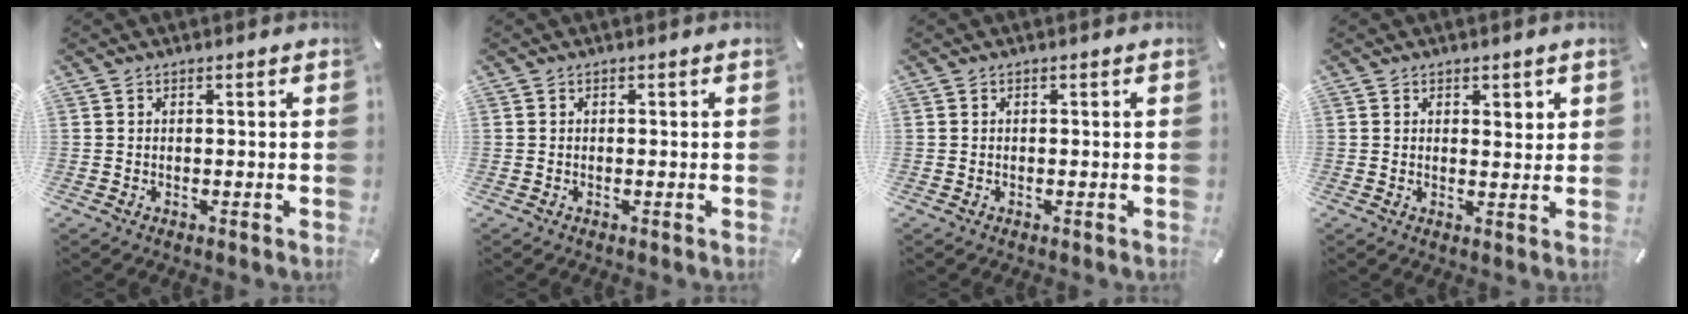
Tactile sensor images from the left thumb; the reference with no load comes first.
{"total": 0.0}
{"total": 0.0}
{"total": 2.1, "force": [1.5, 1.3, 0.6], "torque": [0.004, -0.007, 0.024]}